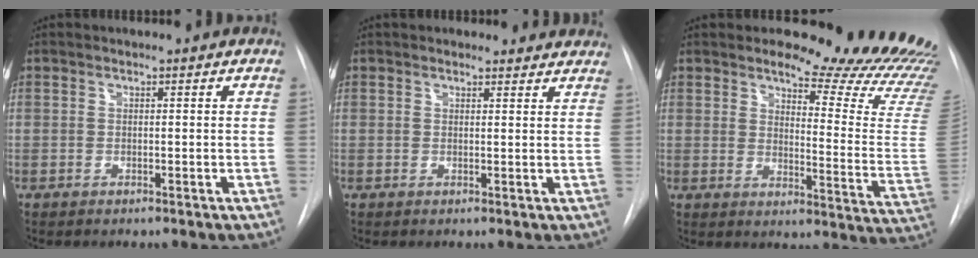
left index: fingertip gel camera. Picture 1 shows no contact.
{"total": 3.8, "force": [3.6, 1.4, 0.1], "torque": [0.013, -0.008, 0.018]}
{"total": 19.0, "force": [18.3, 1.0, 5.0], "torque": [-0.057, -0.170, 0.195]}